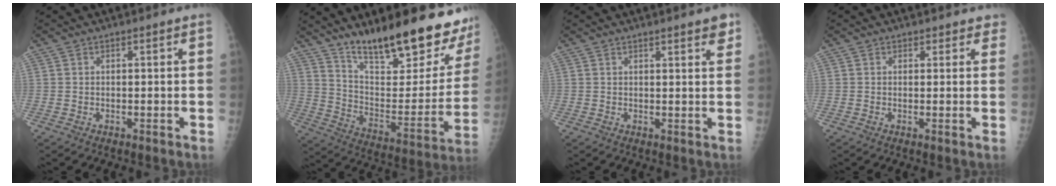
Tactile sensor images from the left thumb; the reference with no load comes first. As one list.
[{"total": 26.7, "force": [20.3, 7.2, 15.9], "torque": [-0.202, -0.101, 0.303]}, {"total": 3.7, "force": [2.5, 0.6, 2.6], "torque": [-0.024, -0.010, 0.030]}, {"total": 2.1, "force": [1.6, 1.3, 0.0], "torque": [0.029, -0.005, 0.010]}]